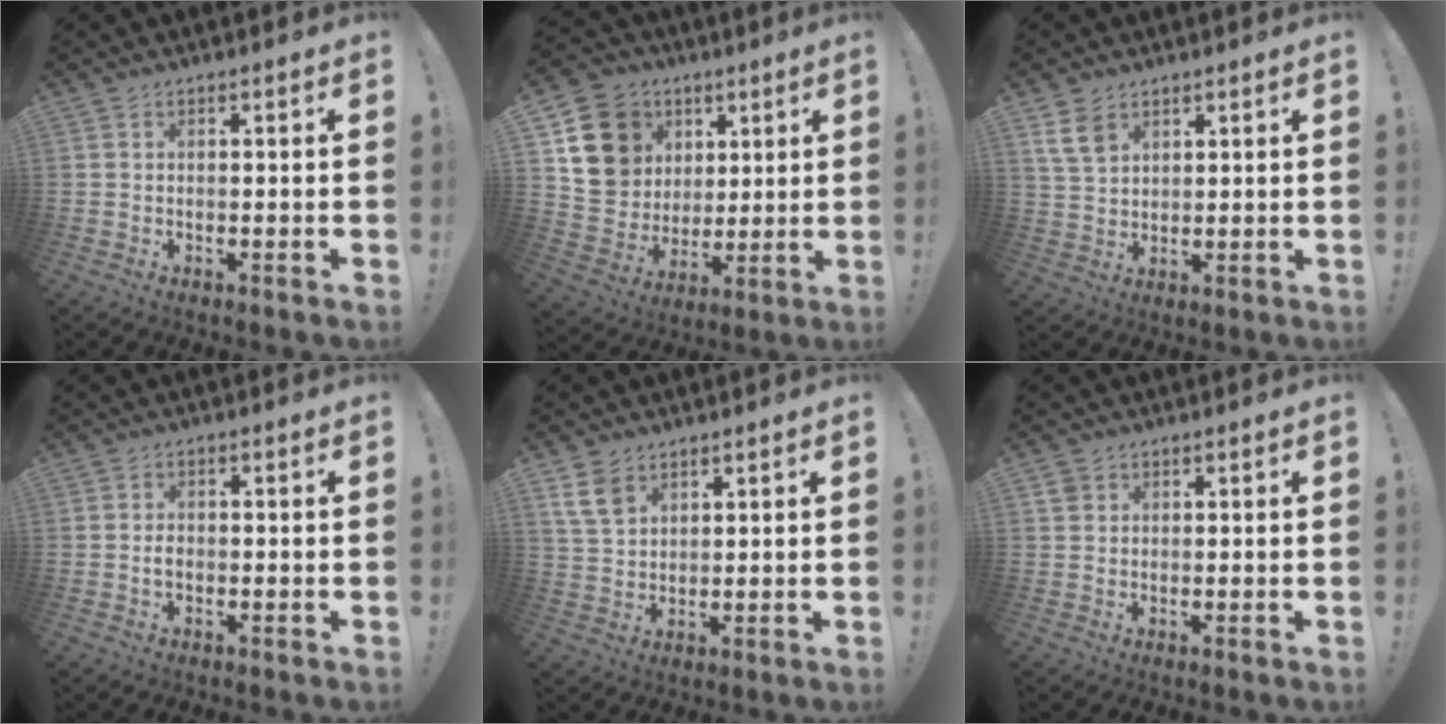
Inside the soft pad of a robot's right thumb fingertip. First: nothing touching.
{"total": 16.4, "force": [6.3, 14.0, 5.9], "torque": [-0.089, -0.018, 0.148]}
{"total": 6.9, "force": [3.9, 4.2, 3.8], "torque": [-0.057, -0.013, 0.077]}
{"total": 1.7, "force": [-0.8, 1.2, 1.0], "torque": [-0.016, 0.005, -0.015]}
{"total": 7.2, "force": [4.2, 4.5, 3.9], "torque": [-0.061, -0.014, 0.083]}
{"total": 2.2, "force": [1.3, 1.7, 0.7], "torque": [-0.015, 0.002, 0.025]}